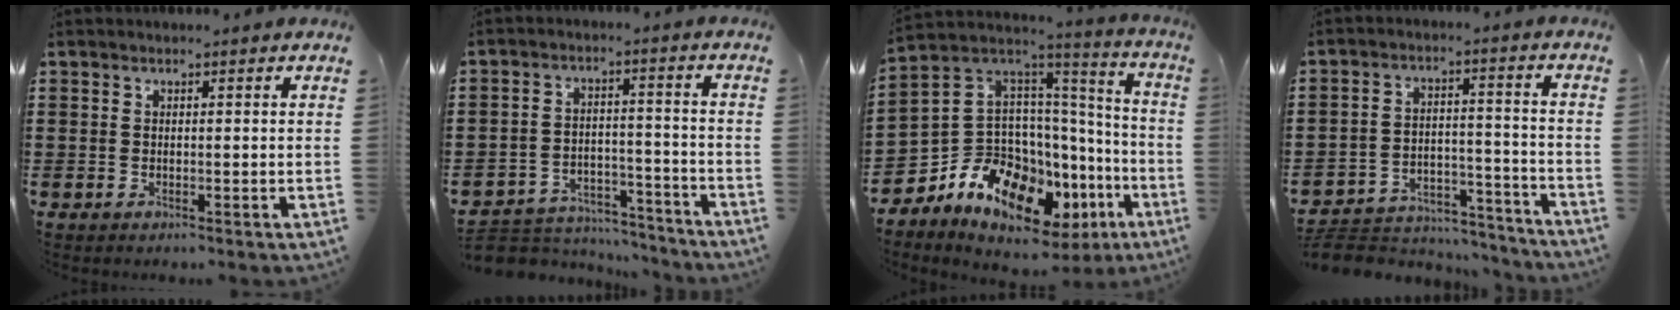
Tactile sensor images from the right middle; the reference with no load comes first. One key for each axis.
{"total": 5.5, "fx": -5.4, "fy": 1.1, "fz": 0.1, "tx": -0.011, "ty": 0.014, "tz": -0.112}
{"total": 12.5, "fx": -8.3, "fy": 7.5, "fz": 5.5, "tx": -0.148, "ty": -0.009, "tz": -0.155}
{"total": 6.1, "fx": -5.9, "fy": 1.4, "fz": 0.9, "tx": -0.017, "ty": 0.014, "tz": -0.119}